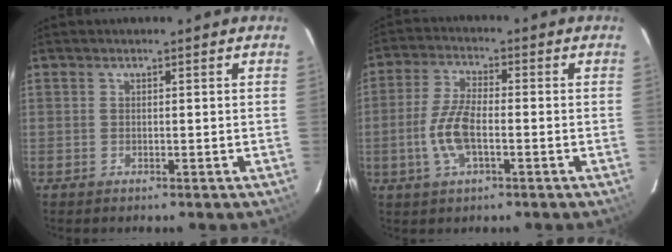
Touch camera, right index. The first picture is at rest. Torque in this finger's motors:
{"motor_torque": [1.35, -0.42, 0.37, 0.07]}